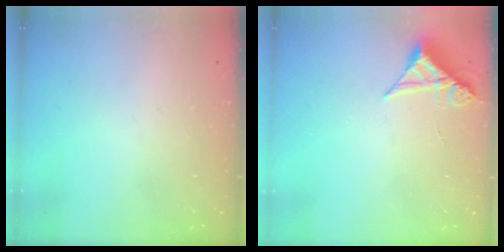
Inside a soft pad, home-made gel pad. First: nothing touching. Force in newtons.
{"total": 4.9, "press": 4.9, "slide": 0.4}